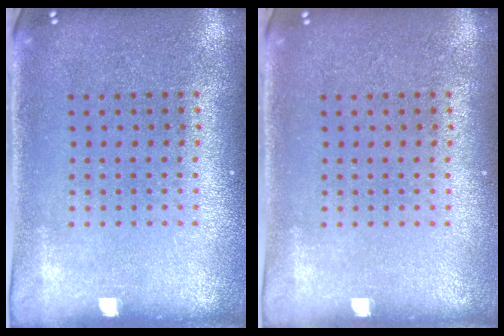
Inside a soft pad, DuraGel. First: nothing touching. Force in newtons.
{"total": 0.0}